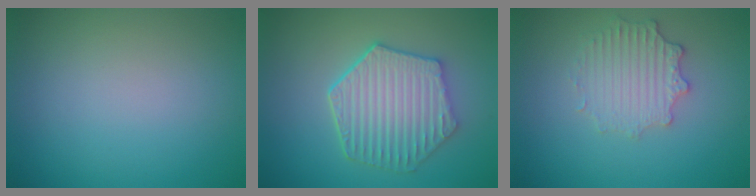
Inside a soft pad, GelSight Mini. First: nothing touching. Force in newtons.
{"total": 6.3, "press": 5.0, "slide": 3.7}
{"total": 2.6, "press": 2.5, "slide": 0.9}